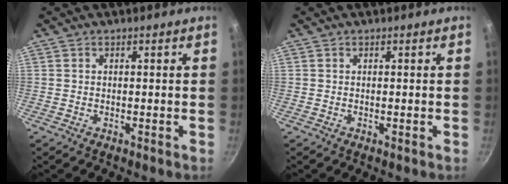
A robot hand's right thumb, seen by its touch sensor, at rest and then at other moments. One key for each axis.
{"total": 0.0}